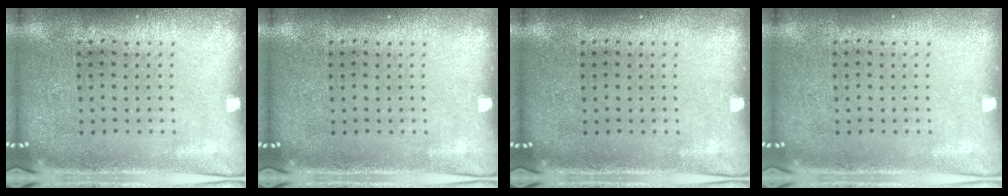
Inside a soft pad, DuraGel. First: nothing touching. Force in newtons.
{"total": 0.0}
{"total": 0.0}
{"total": 0.0}